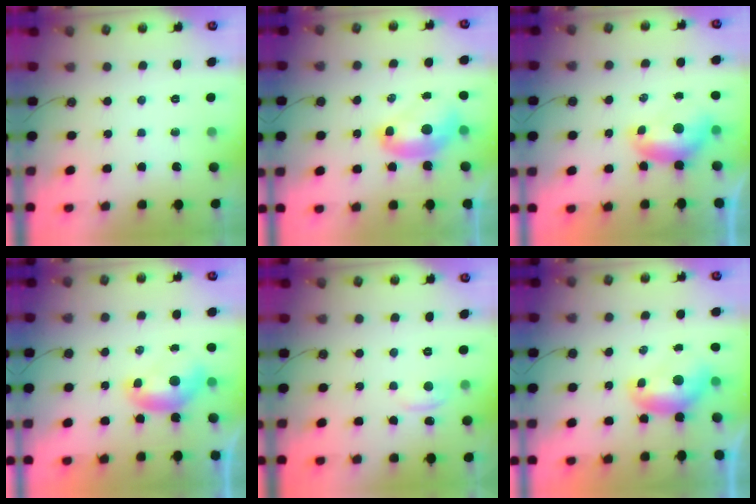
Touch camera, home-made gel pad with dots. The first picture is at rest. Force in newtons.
{"total": 3.2, "press": 3.2, "slide": 0.2}
{"total": 0.0}
{"total": 0.0}
{"total": 1.1, "press": 0.8, "slide": 0.7}
{"total": 1.1, "press": 1.0, "slide": 0.3}